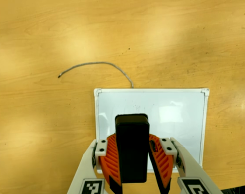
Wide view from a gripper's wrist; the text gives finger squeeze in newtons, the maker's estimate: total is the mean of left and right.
{"total": 8.7, "left": 8.5, "right": 8.9}